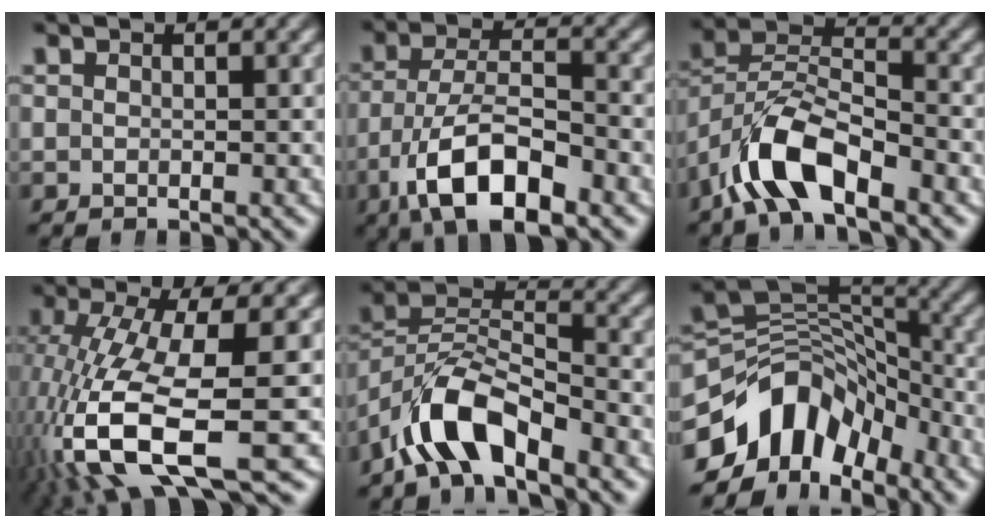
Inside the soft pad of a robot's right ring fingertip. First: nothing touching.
{"total": 8.5, "force": [-3.4, 4.5, 6.4], "torque": [-0.122, -0.038, -0.034]}
{"total": 6.2, "force": [-2.4, 4.0, 4.1], "torque": [-0.094, -0.019, -0.037]}
{"total": 10.3, "force": [-3.5, 4.5, 8.6], "torque": [-0.201, -0.061, -0.020]}
{"total": 6.7, "force": [-2.1, 4.5, 4.5], "torque": [-0.102, -0.020, -0.033]}
{"total": 13.3, "force": [-4.4, 9.9, 7.8], "torque": [-0.138, -0.028, -0.063]}